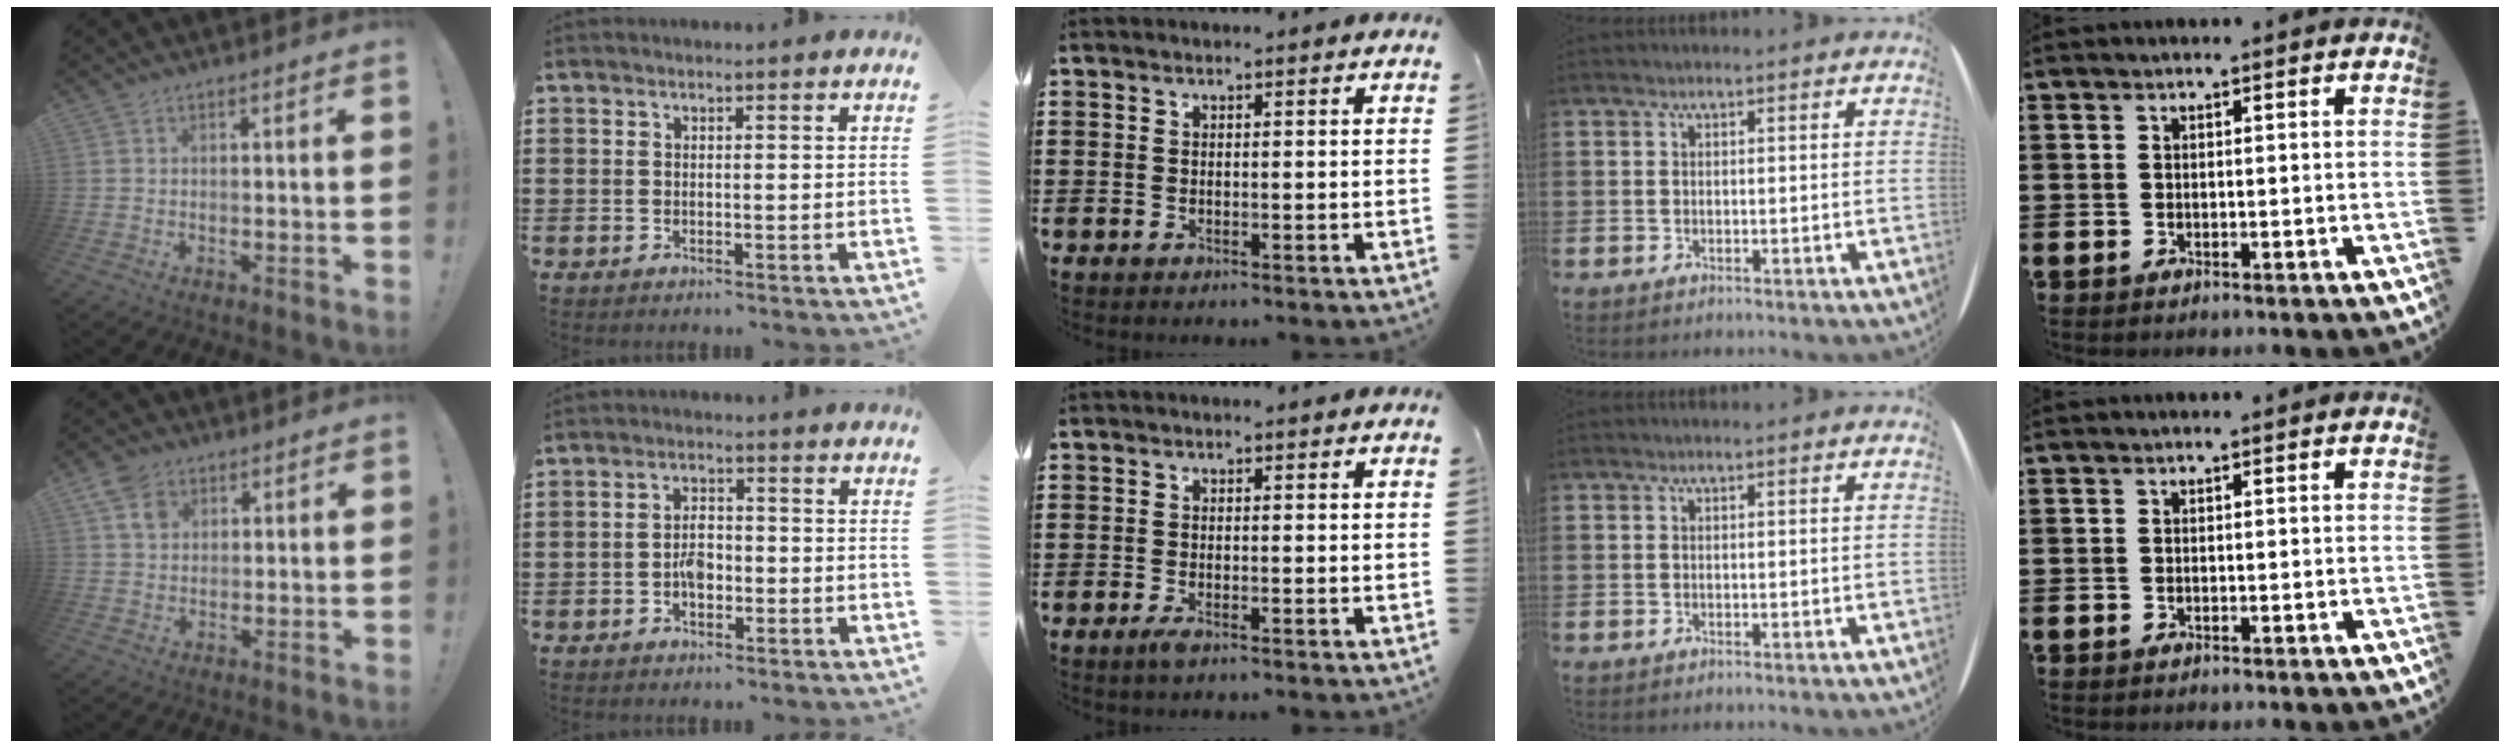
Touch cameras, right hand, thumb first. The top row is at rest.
{"thumb": {"total": 7.1, "force": [3.4, 5.1, 3.6], "torque": [-0.054, -0.005, 0.066]}, "index": {"total": 3.3, "force": [-1.0, 1.8, 2.6], "torque": [-0.057, 0.003, -0.022]}, "middle": {"total": 1.1, "force": [-0.6, 0.2, 0.9], "torque": [-0.027, -0.007, -0.013]}}